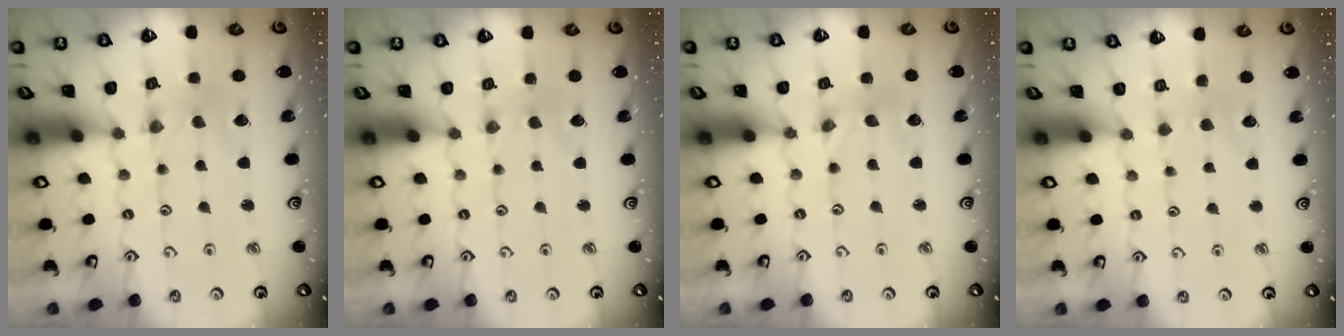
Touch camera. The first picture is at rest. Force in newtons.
{"total": 1.1, "press": 1.1, "slide": 0.2}
{"total": 0.8, "press": 0.8, "slide": 0.1}
{"total": 2.8, "press": 2.7, "slide": 0.5}